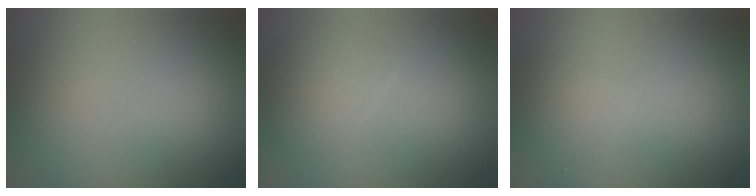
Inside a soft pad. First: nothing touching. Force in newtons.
{"total": 2.4, "press": 2.4, "slide": 0.1}
{"total": 1.4, "press": 1.4, "slide": 0.1}